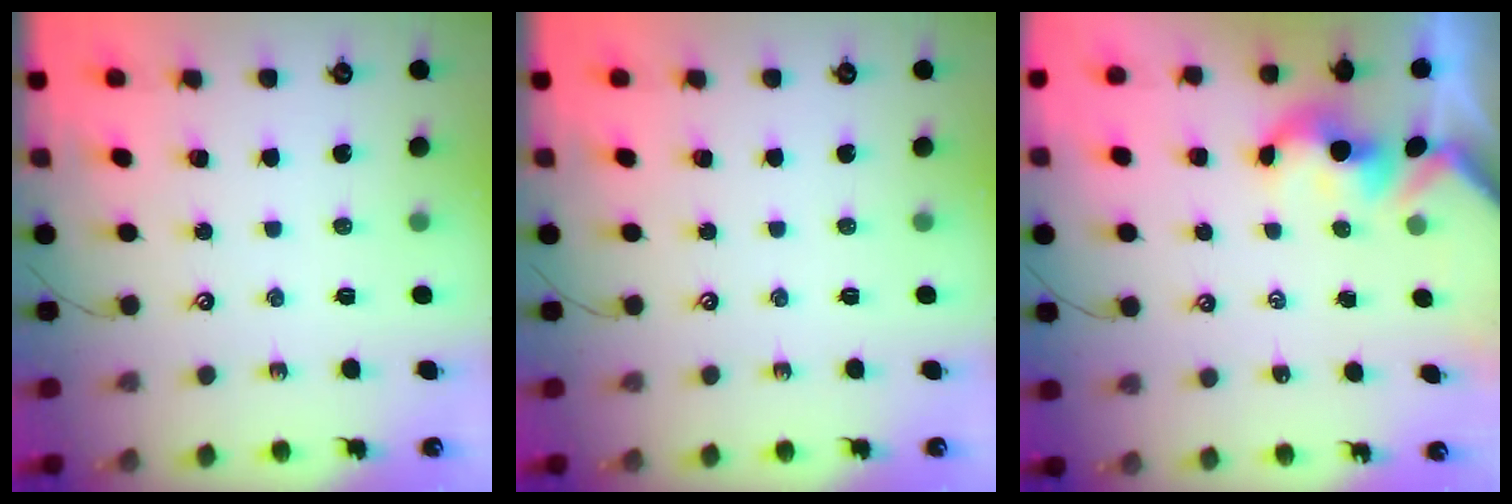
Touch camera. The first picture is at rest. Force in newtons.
{"total": 0.0}
{"total": 1.5, "press": 1.5, "slide": 0.2}